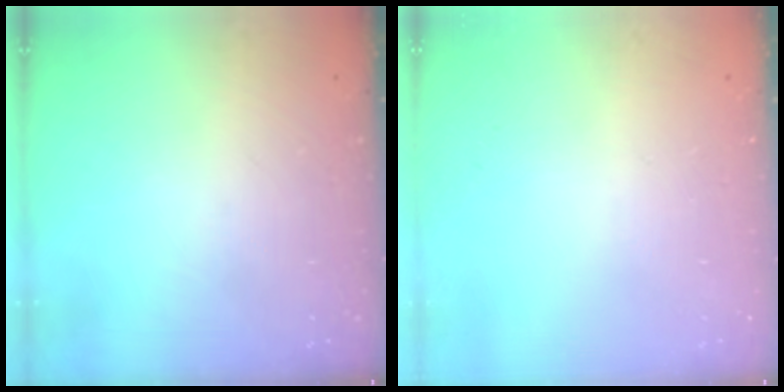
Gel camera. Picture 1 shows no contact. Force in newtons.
{"total": 0.0}